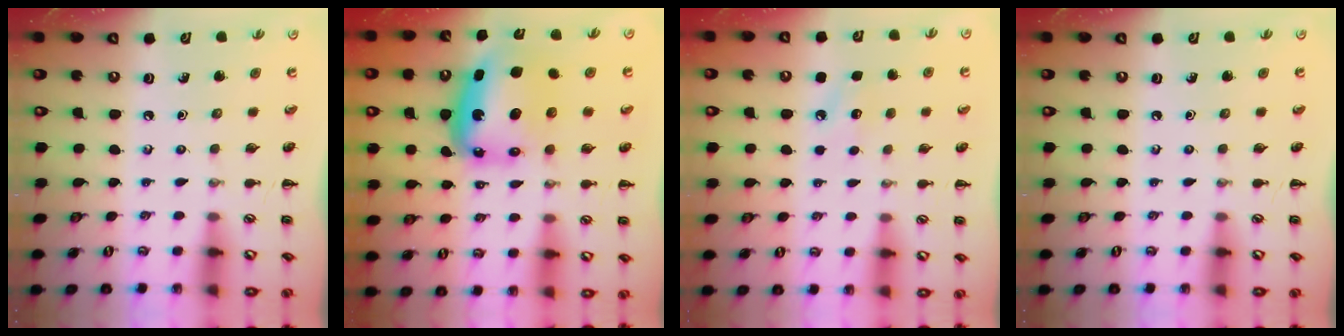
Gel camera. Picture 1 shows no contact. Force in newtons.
{"total": 8.3, "press": 7.9, "slide": 2.5}
{"total": 6.0, "press": 5.8, "slide": 1.6}
{"total": 0.0}